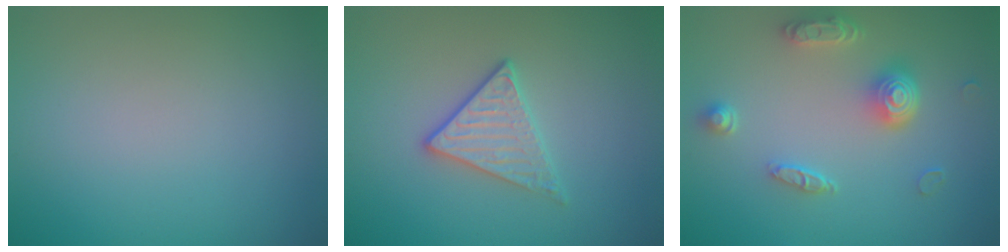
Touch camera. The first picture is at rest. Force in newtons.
{"total": 2.8, "press": 2.6, "slide": 1.1}
{"total": 4.3, "press": 3.4, "slide": 2.6}